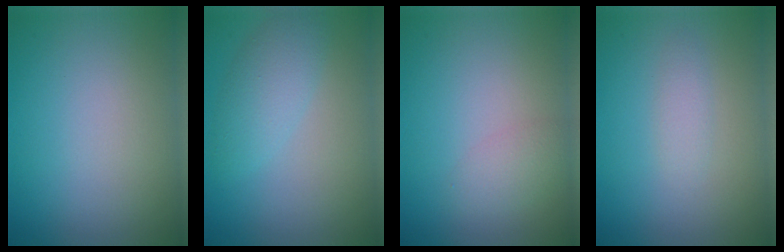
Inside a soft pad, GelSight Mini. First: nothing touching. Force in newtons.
{"total": 3.0, "press": 3.0, "slide": 0.2}
{"total": 1.7, "press": 1.7, "slide": 0.0}
{"total": 1.1, "press": 1.1, "slide": 0.0}